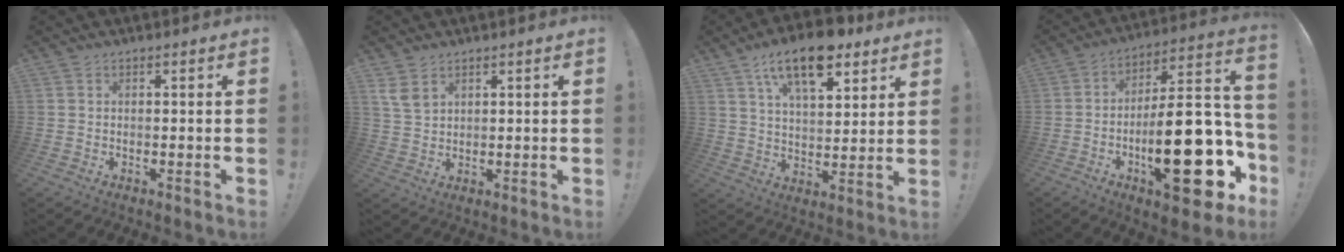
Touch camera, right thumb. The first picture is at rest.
{"total": 5.4, "force": [3.3, 3.1, 3.0], "torque": [-0.056, -0.011, 0.066]}
{"total": 15.9, "force": [9.8, 6.8, 10.4], "torque": [-0.170, -0.044, 0.170]}
{"total": 28.9, "force": [-8.7, 10.1, 25.7], "torque": [-0.403, 0.042, -0.130]}